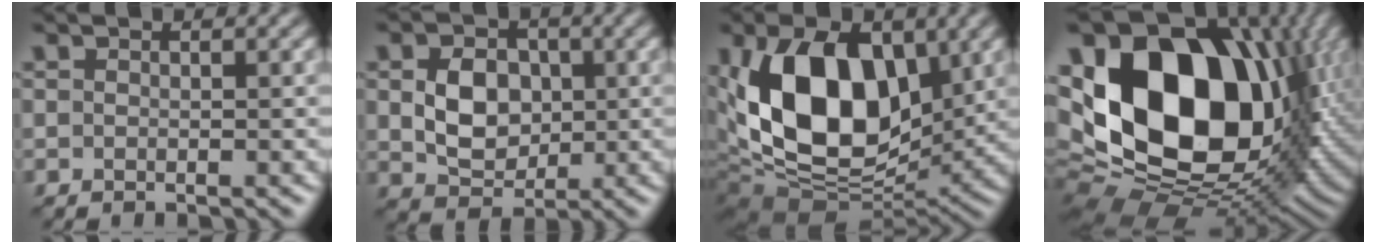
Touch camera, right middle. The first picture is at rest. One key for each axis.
{"total": 4.7, "fx": 0.3, "fy": 3.6, "fz": 3.0, "tx": -0.066, "ty": -0.004, "tz": 0.006}
{"total": 14.0, "fx": 2.1, "fy": 8.5, "fz": 10.9, "tx": -0.197, "ty": -0.009, "tz": 0.029}
{"total": 20.4, "fx": 3.4, "fy": 13.5, "fz": 14.9, "tx": -0.291, "ty": -0.003, "tz": 0.068}